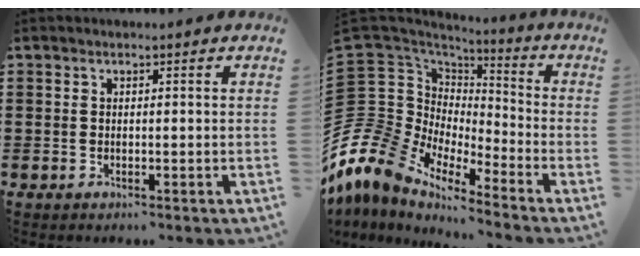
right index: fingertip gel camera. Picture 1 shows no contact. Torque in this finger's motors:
{"motor_torque": [-1.11, 1.03, -1.05, -0.21]}